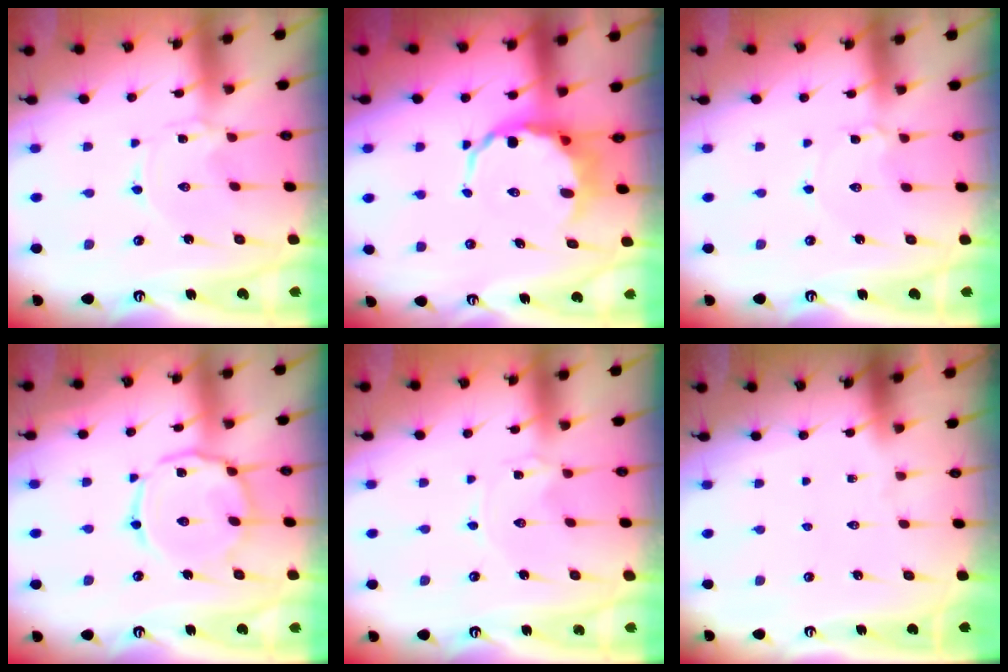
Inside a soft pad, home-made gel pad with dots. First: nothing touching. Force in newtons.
{"total": 6.6, "press": 6.3, "slide": 2.1}
{"total": 2.0, "press": 2.0, "slide": 0.2}
{"total": 11.2, "press": 11.2, "slide": 0.9}
{"total": 0.0}
{"total": 0.0}